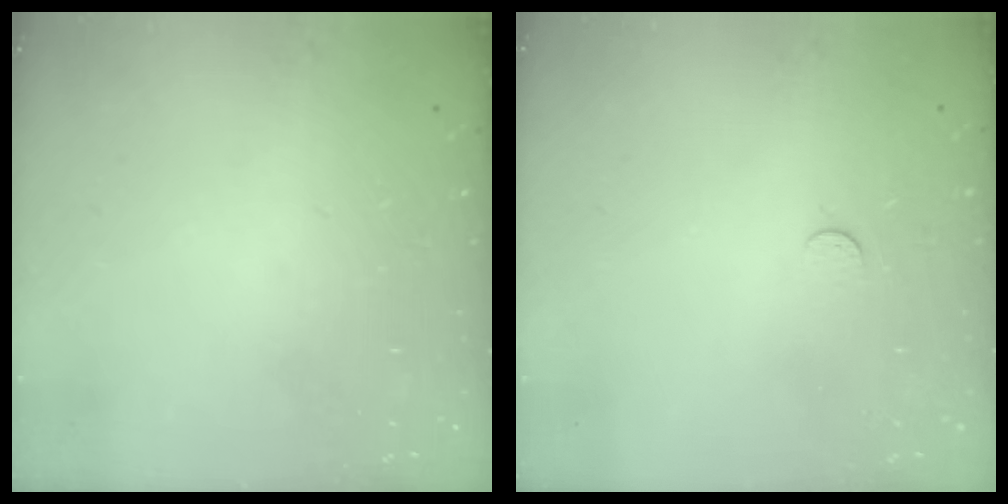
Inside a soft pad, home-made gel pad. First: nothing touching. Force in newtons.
{"total": 3.0, "press": 3.0, "slide": 0.3}